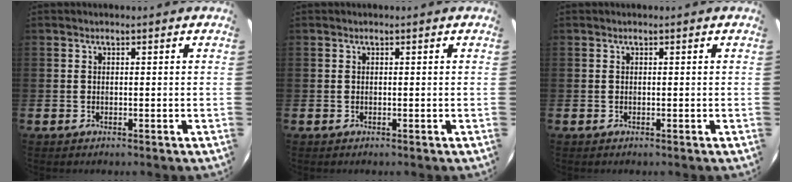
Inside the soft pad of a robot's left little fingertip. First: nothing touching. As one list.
[{"total": 0.0}, {"total": 0.0}]